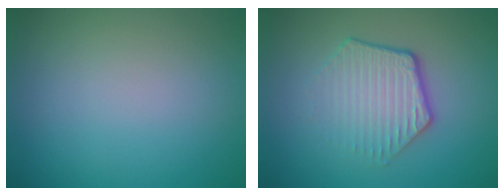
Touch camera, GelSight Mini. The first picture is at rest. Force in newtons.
{"total": 4.3, "press": 3.1, "slide": 2.9}